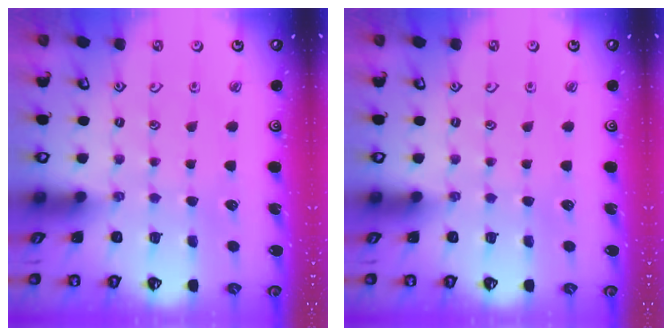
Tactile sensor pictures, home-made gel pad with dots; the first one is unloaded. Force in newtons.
{"total": 0.0}